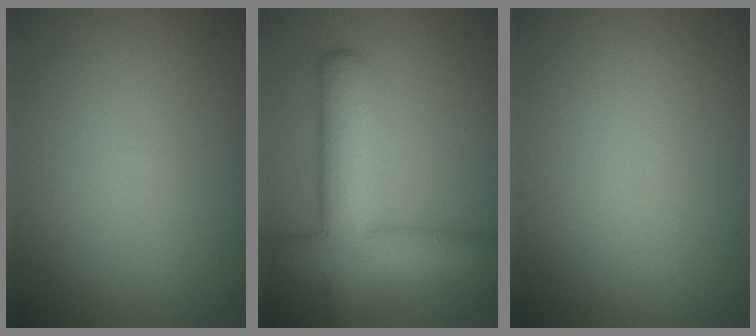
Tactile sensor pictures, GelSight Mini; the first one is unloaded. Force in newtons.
{"total": 7.3, "press": 7.3, "slide": 0.4}
{"total": 0.0}